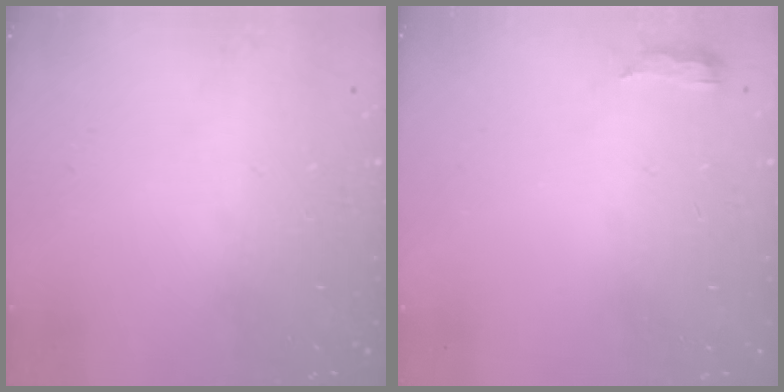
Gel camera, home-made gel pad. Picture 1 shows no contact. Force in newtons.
{"total": 4.0, "press": 3.7, "slide": 1.3}